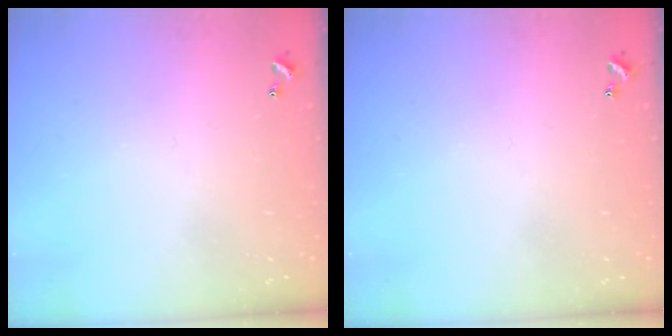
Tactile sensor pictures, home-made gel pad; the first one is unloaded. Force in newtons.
{"total": 0.0}